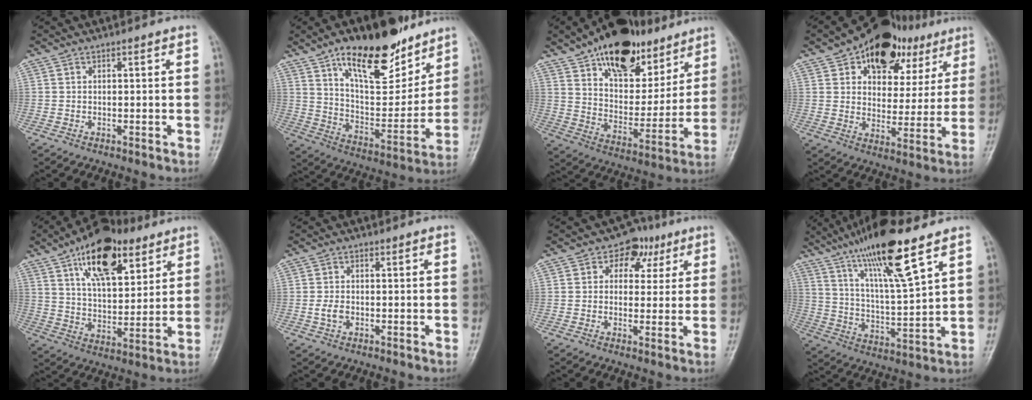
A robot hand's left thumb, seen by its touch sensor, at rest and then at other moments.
{"total": 21.1, "force": [13.8, 8.7, 13.4], "torque": [-0.161, -0.077, 0.232]}
{"total": 22.5, "force": [14.4, 11.7, 12.8], "torque": [-0.150, -0.055, 0.236]}
{"total": 19.6, "force": [10.5, 11.9, 11.6], "torque": [-0.099, -0.017, 0.152]}
{"total": 18.0, "force": [9.6, 8.9, 12.3], "torque": [-0.157, -0.031, 0.162]}
{"total": 2.5, "force": [-0.5, 1.8, 1.7], "torque": [-0.030, 0.003, -0.010]}
{"total": 6.9, "force": [3.0, 5.4, 3.0], "torque": [0.003, 0.000, 0.035]}
{"total": 17.1, "force": [11.0, 2.3, 12.9], "torque": [-0.222, -0.050, 0.200]}